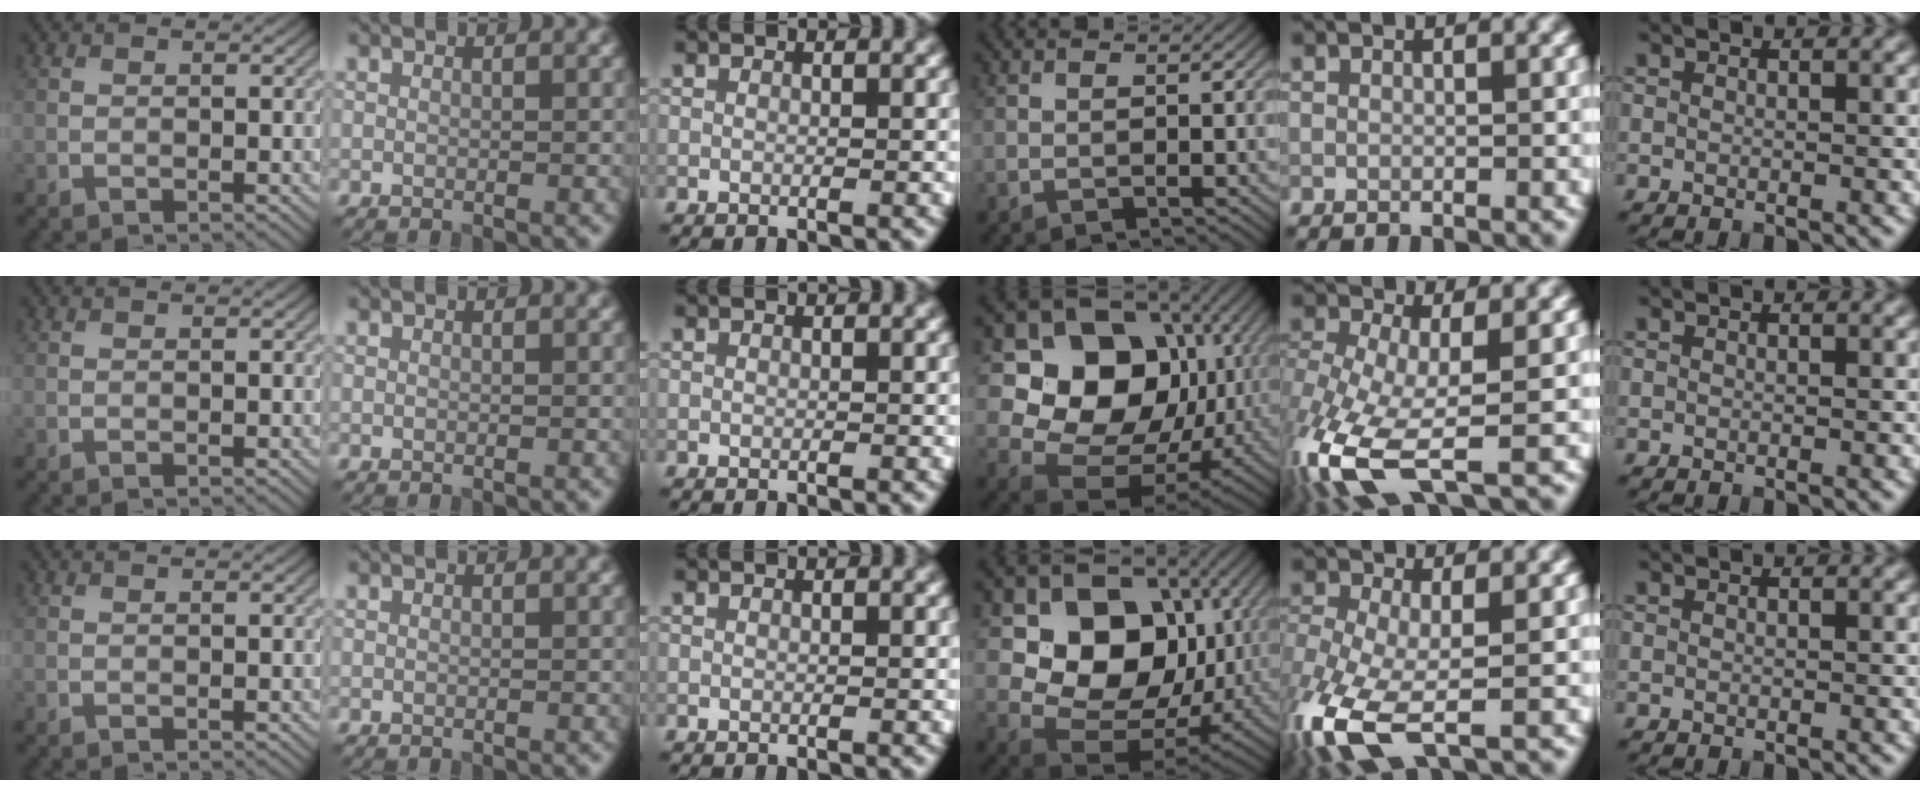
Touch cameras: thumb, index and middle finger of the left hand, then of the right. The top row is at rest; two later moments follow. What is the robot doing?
{"motion": "lift_and_place", "object": "coin"}